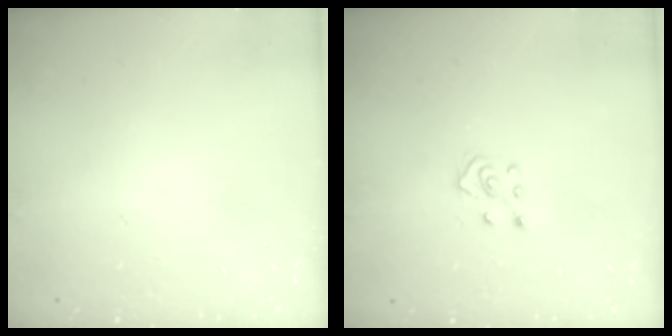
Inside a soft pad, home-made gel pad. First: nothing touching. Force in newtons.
{"total": 3.1, "press": 3.1, "slide": 0.4}